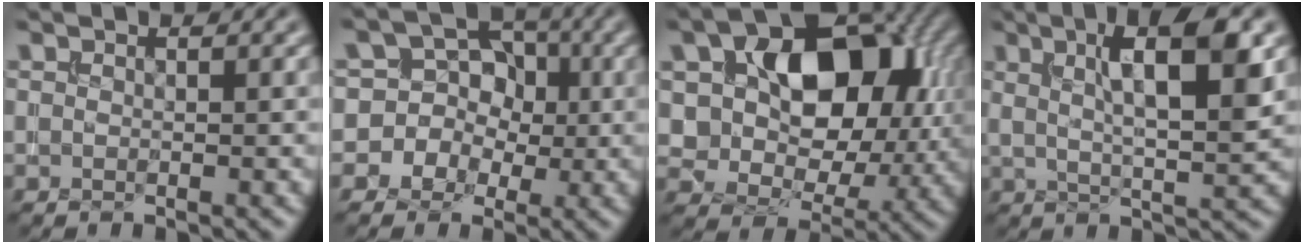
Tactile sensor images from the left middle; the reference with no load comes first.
{"total": 8.0, "force": [-0.2, 7.7, 2.3], "torque": [-0.025, 0.049, -0.043]}
{"total": 11.9, "force": [2.8, 7.9, 8.5], "torque": [-0.119, 0.004, 0.038]}
{"total": 7.9, "force": [2.7, 1.7, 7.2], "torque": [-0.108, 0.005, 0.043]}